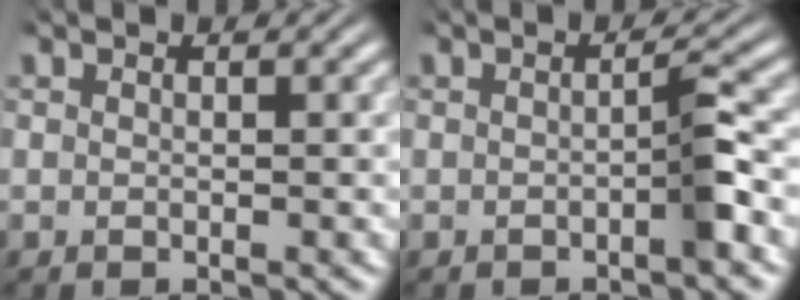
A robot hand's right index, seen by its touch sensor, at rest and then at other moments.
{"total": 1.7, "force": [-0.4, 0.0, 1.6], "torque": [-0.013, 0.009, -0.013]}